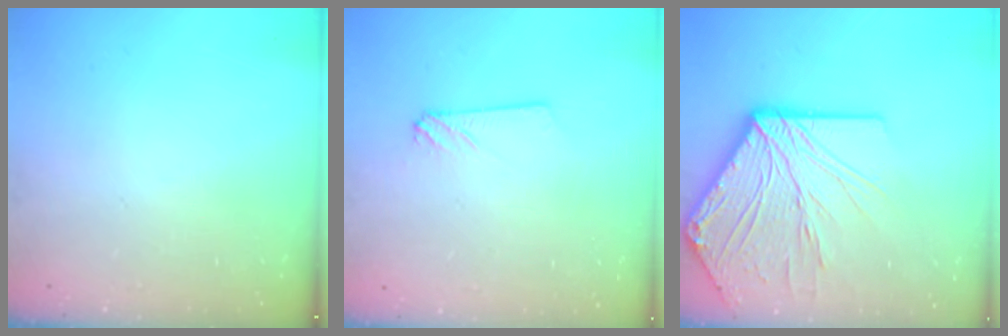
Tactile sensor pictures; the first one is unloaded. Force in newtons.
{"total": 2.4, "press": 2.4, "slide": 0.3}
{"total": 22.4, "press": 22.3, "slide": 2.8}